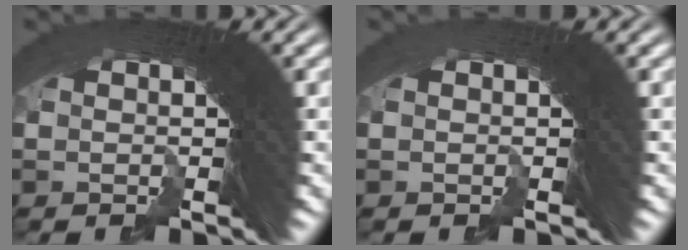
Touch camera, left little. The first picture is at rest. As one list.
[{"total": 0.6, "force": [-0.1, -0.2, -0.6], "torque": [0.010, -0.001, -0.003]}]